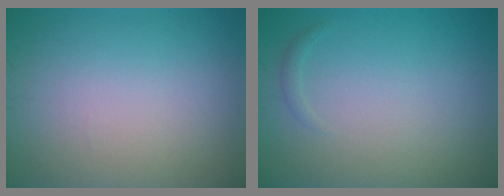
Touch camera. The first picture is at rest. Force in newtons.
{"total": 0.5, "press": 0.5, "slide": 0.0}